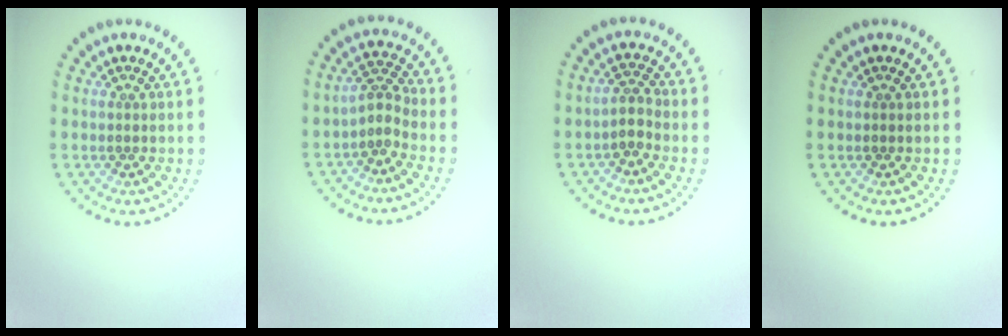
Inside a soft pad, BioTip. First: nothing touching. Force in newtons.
{"total": 2.1, "press": 1.5, "slide": 1.5}
{"total": 1.8, "press": 1.4, "slide": 1.1}
{"total": 0.0}